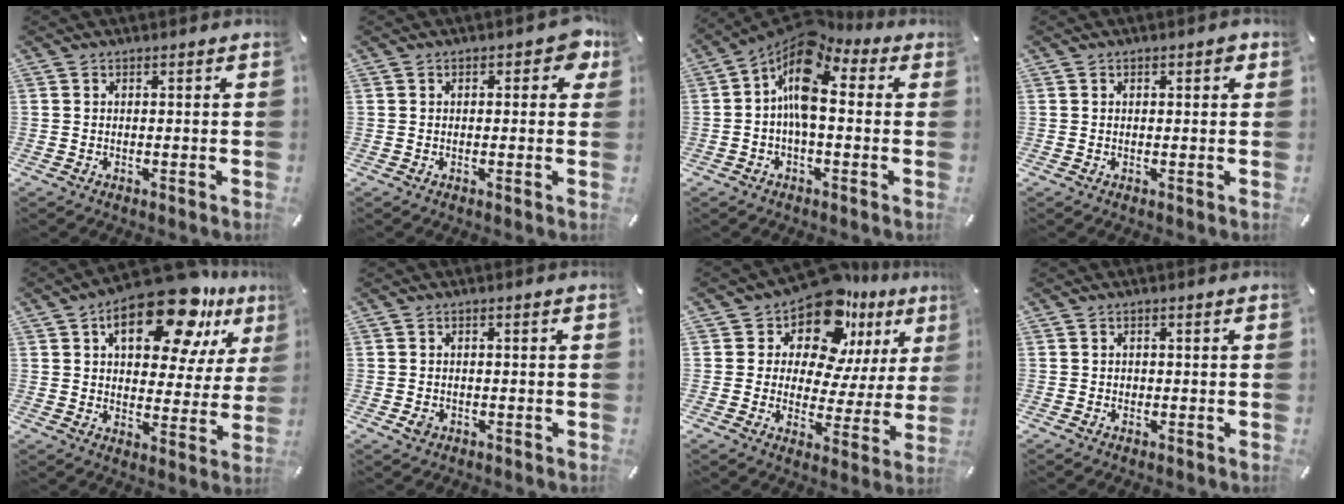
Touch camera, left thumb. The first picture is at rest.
{"total": 4.7, "force": [1.3, 2.5, 3.8], "torque": [-0.044, -0.001, 0.016]}
{"total": 11.8, "force": [2.1, 5.9, 10.1], "torque": [-0.203, -0.033, 0.033]}
{"total": 1.7, "force": [0.5, 0.9, 1.3], "torque": [-0.011, 0.000, 0.004]}
{"total": 20.1, "force": [11.6, 9.5, 13.4], "torque": [-0.190, -0.061, 0.188]}
{"total": 2.2, "force": [-0.7, 1.6, 1.2], "torque": [-0.029, 0.000, -0.015]}
{"total": 15.2, "force": [11.6, 7.3, 6.6], "torque": [-0.126, -0.095, 0.203]}
{"total": 0.9, "force": [-0.2, 0.8, 0.3], "torque": [-0.007, 0.004, -0.005]}